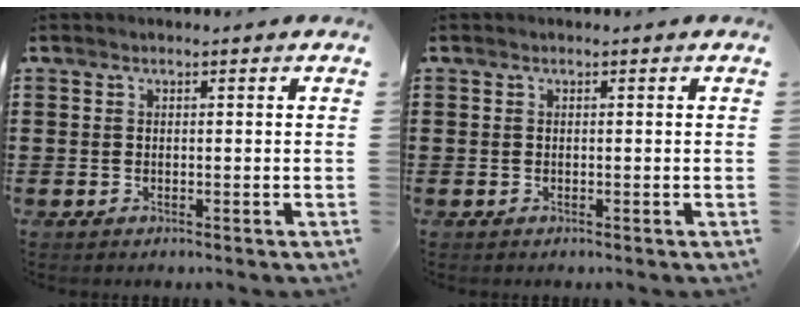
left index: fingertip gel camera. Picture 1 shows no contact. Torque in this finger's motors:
{"motor_torque": [0.05, -0.04, 0.00, 0.00]}